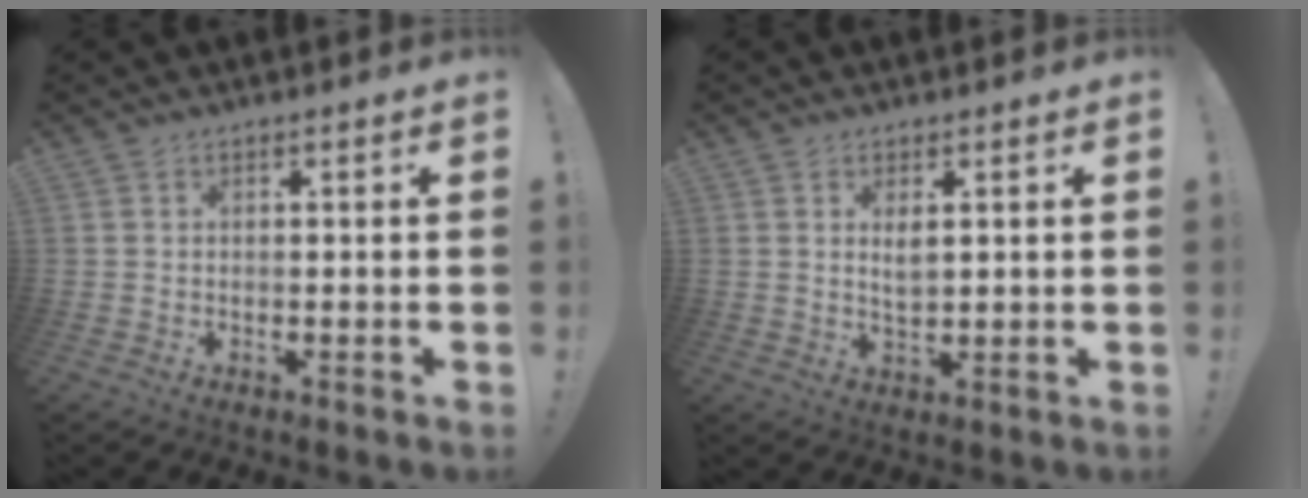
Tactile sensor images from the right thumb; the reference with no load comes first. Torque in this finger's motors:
{"motor_torque": [0.13, -0.21, 0.04, 0.29, 0.13]}